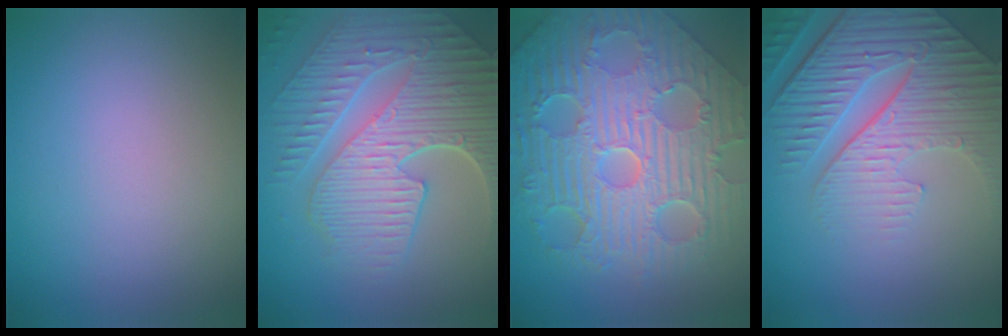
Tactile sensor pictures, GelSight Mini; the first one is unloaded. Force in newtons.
{"total": 9.7, "press": 6.6, "slide": 7.0}
{"total": 12.0, "press": 8.0, "slide": 8.9}
{"total": 6.9, "press": 5.6, "slide": 4.0}